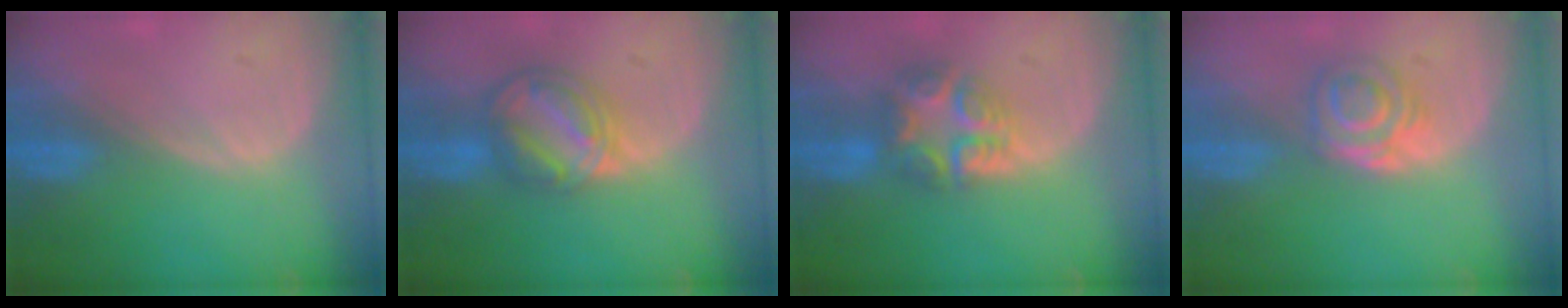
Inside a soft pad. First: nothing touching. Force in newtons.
{"total": 8.1, "press": 6.9, "slide": 4.1}
{"total": 7.6, "press": 6.7, "slide": 3.7}
{"total": 5.2, "press": 4.8, "slide": 1.9}